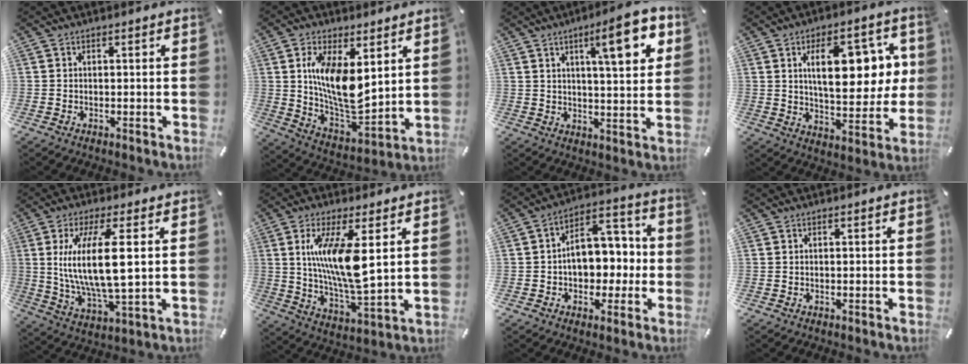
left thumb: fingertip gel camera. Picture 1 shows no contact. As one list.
[{"total": 13.3, "force": [4.7, 6.6, 10.6], "torque": [-0.206, -0.032, 0.081]}, {"total": 13.0, "force": [6.3, 3.5, 10.8], "torque": [-0.150, -0.023, 0.095]}, {"total": 16.3, "force": [4.6, 8.4, 13.3], "torque": [-0.186, 0.003, 0.072]}, {"total": 15.3, "force": [2.8, 4.3, 14.4], "torque": [-0.314, -0.014, 0.040]}, {"total": 14.0, "force": [3.7, 3.7, 13.0], "torque": [-0.263, -0.019, 0.057]}, {"total": 11.4, "force": [-0.6, 8.9, 7.2], "torque": [-0.086, 0.002, -0.008]}, {"total": 0.0}]